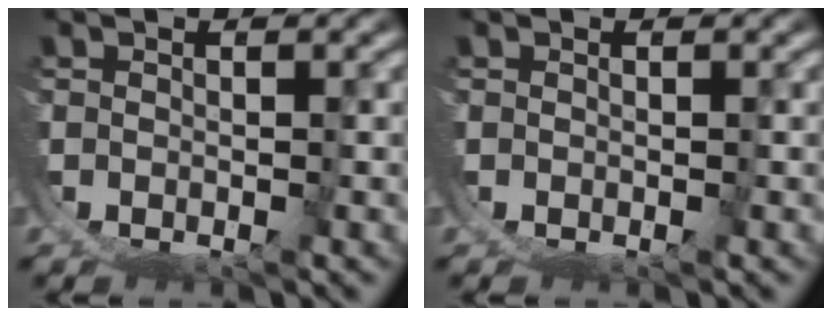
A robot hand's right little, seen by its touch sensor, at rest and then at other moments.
{"total": 0.0}